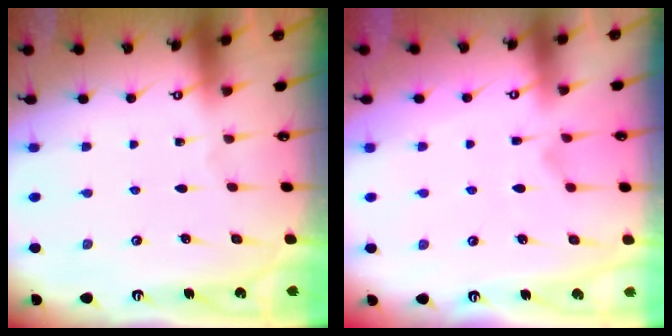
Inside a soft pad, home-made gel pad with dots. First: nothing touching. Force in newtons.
{"total": 1.1, "press": 0.3, "slide": 1.0}